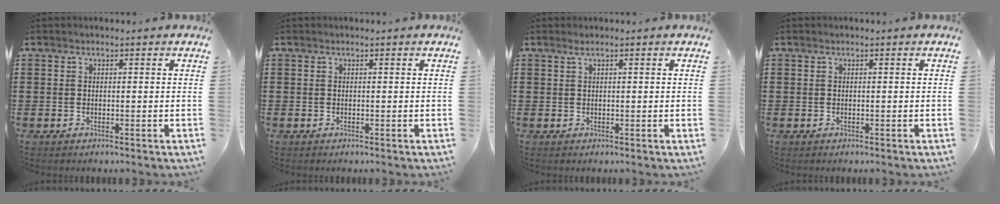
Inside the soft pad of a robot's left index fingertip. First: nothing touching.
{"total": 0.0}
{"total": 0.9, "force": [0.5, -0.1, 0.7], "torque": [-0.013, 0.001, 0.008]}
{"total": 0.0}